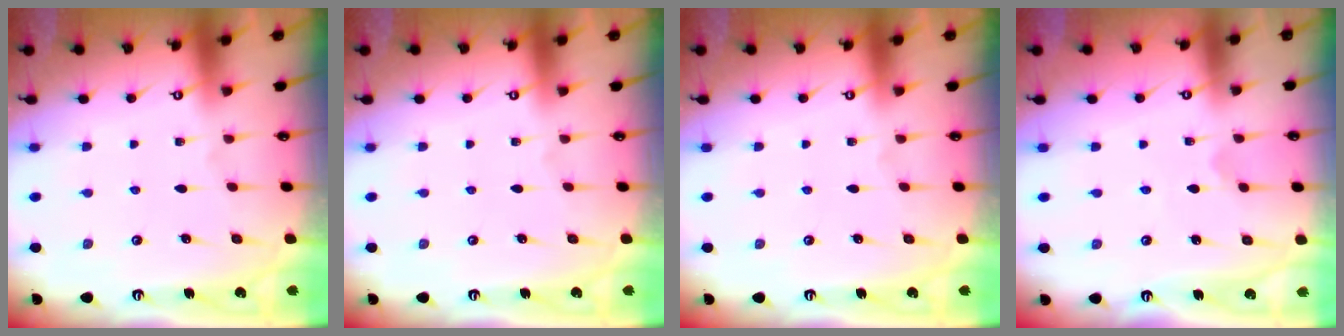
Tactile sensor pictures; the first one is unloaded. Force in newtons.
{"total": 0.0}
{"total": 0.0}
{"total": 1.8, "press": 1.8, "slide": 0.2}